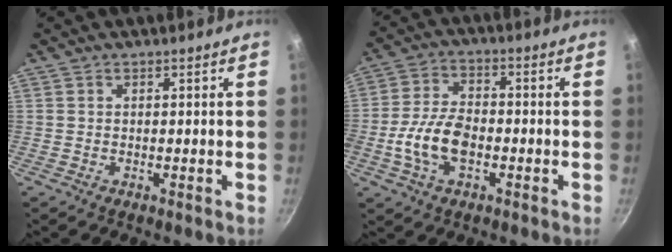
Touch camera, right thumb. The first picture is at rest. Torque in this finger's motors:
{"motor_torque": [2.60, 2.41, 1.69, -1.08, 0.78]}